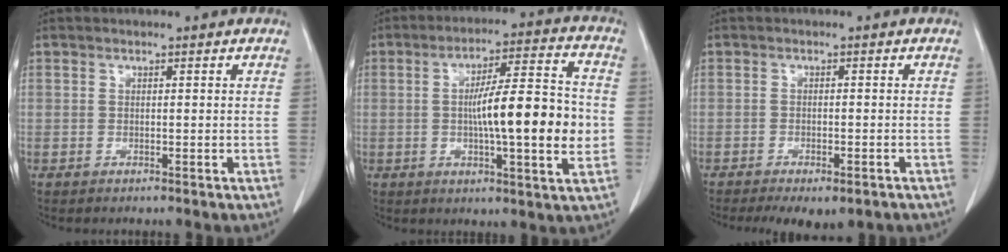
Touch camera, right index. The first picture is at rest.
{"total": 14.8, "force": [-1.2, 1.5, 14.7], "torque": [-0.231, 0.008, -0.022]}
{"total": 7.1, "force": [-5.2, 2.7, 4.1], "torque": [-0.049, -0.004, -0.069]}